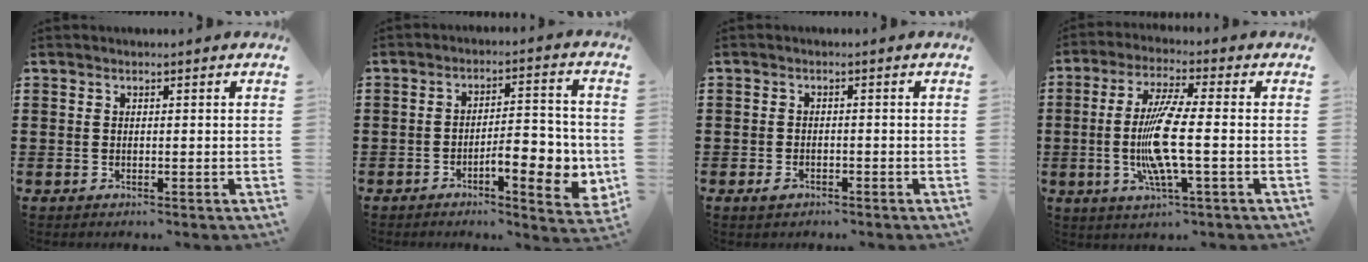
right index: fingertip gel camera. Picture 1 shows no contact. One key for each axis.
{"total": 8.0, "fx": -2.8, "fy": 2.7, "fz": 7.0, "tx": -0.089, "ty": -0.005, "tz": -0.048}
{"total": 1.5, "fx": -1.1, "fy": 0.8, "fz": 0.8, "tx": -0.018, "ty": 0.000, "tz": -0.022}
{"total": 10.0, "fx": -1.2, "fy": 0.8, "fz": 9.9, "tx": -0.205, "ty": -0.020, "tz": -0.031}